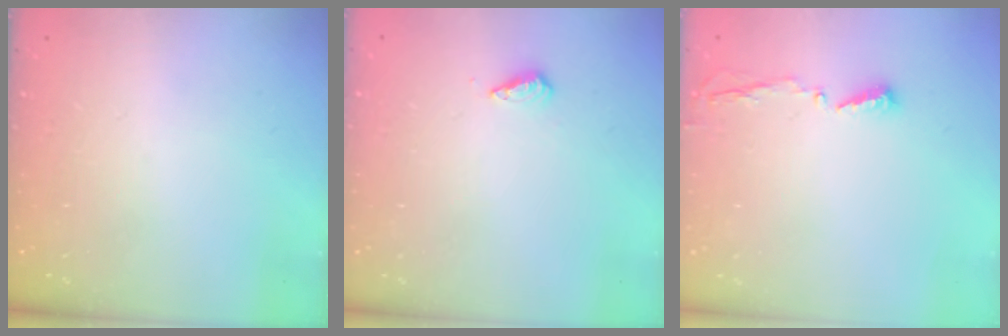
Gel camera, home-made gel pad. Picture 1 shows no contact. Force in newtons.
{"total": 4.2, "press": 4.1, "slide": 1.0}
{"total": 3.4, "press": 3.4, "slide": 0.4}